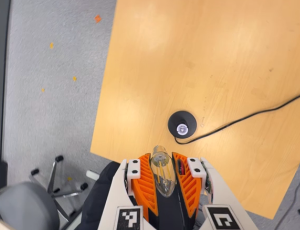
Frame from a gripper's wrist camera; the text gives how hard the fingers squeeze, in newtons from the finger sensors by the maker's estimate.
{"total": 23.9, "left": 26.3, "right": 21.6}